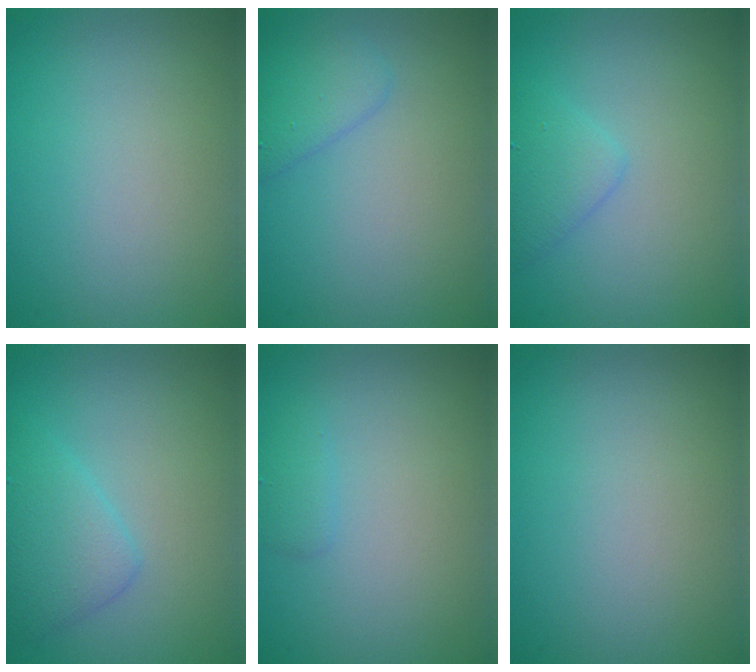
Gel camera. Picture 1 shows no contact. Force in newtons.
{"total": 2.2, "press": 2.2, "slide": 0.1}
{"total": 1.9, "press": 1.9, "slide": 0.0}
{"total": 3.0, "press": 3.0, "slide": 0.1}
{"total": 0.9, "press": 0.9, "slide": 0.0}
{"total": 0.0}